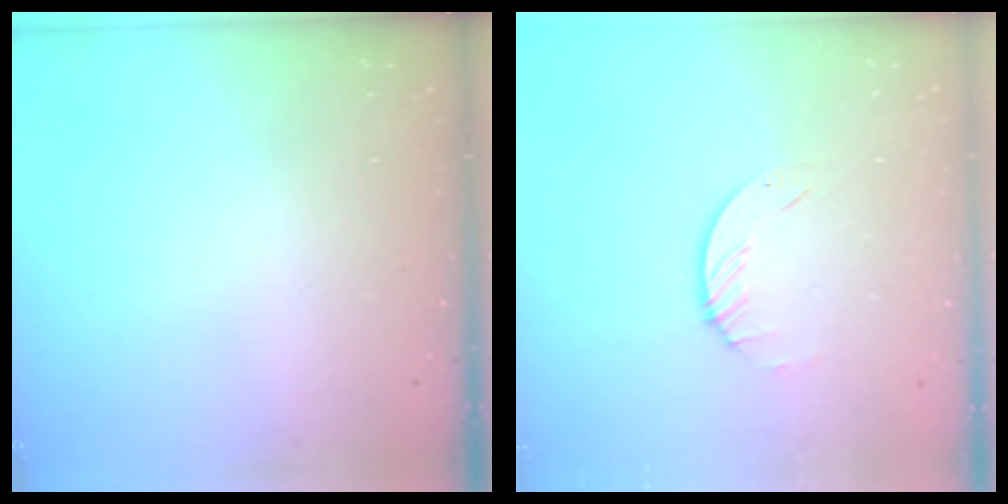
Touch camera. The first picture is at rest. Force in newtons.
{"total": 1.9, "press": 1.9, "slide": 0.2}